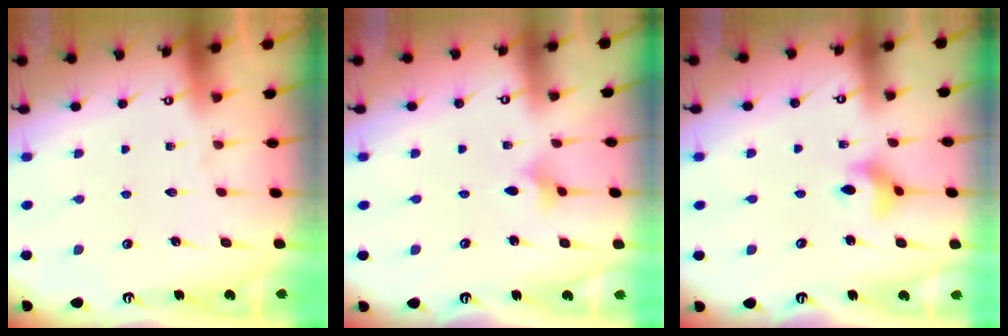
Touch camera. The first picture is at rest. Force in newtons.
{"total": 1.7, "press": 1.7, "slide": 0.4}
{"total": 5.5, "press": 5.4, "slide": 0.7}